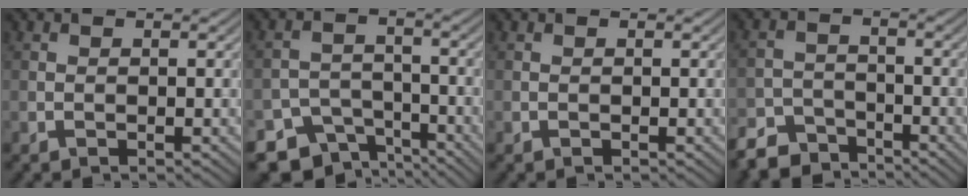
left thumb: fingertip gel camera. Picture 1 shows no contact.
{"total": 7.1, "force": [-5.3, 4.2, 2.1], "torque": [-0.030, -0.011, -0.087]}
{"total": 0.0}
{"total": 5.8, "force": [-4.9, 2.5, 1.7], "torque": [-0.032, -0.007, -0.100]}